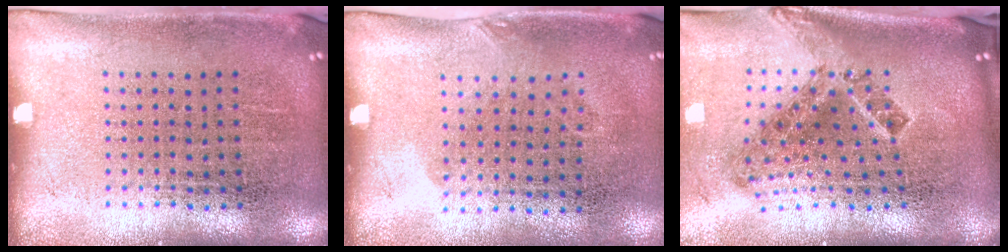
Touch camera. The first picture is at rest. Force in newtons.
{"total": 0.8, "press": 0.6, "slide": 0.5}
{"total": 2.2, "press": 1.4, "slide": 1.7}